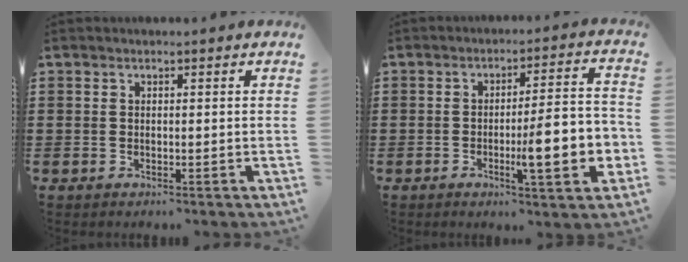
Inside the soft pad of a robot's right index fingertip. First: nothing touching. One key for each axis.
{"total": 10.1, "fx": -2.6, "fy": 1.8, "fz": 9.6, "tx": -0.138, "ty": -0.007, "tz": -0.044}